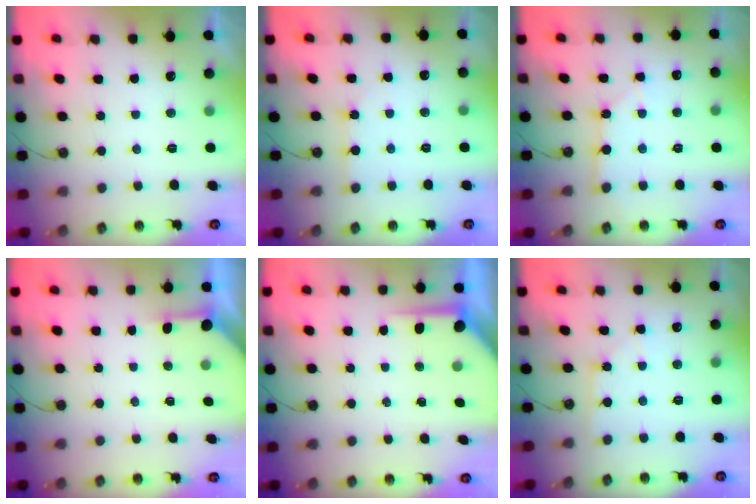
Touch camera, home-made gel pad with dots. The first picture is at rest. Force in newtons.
{"total": 2.9, "press": 2.9, "slide": 0.3}
{"total": 2.1, "press": 2.1, "slide": 0.3}
{"total": 2.4, "press": 2.4, "slide": 0.4}
{"total": 5.5, "press": 5.5, "slide": 0.5}
{"total": 2.5, "press": 2.5, "slide": 0.4}